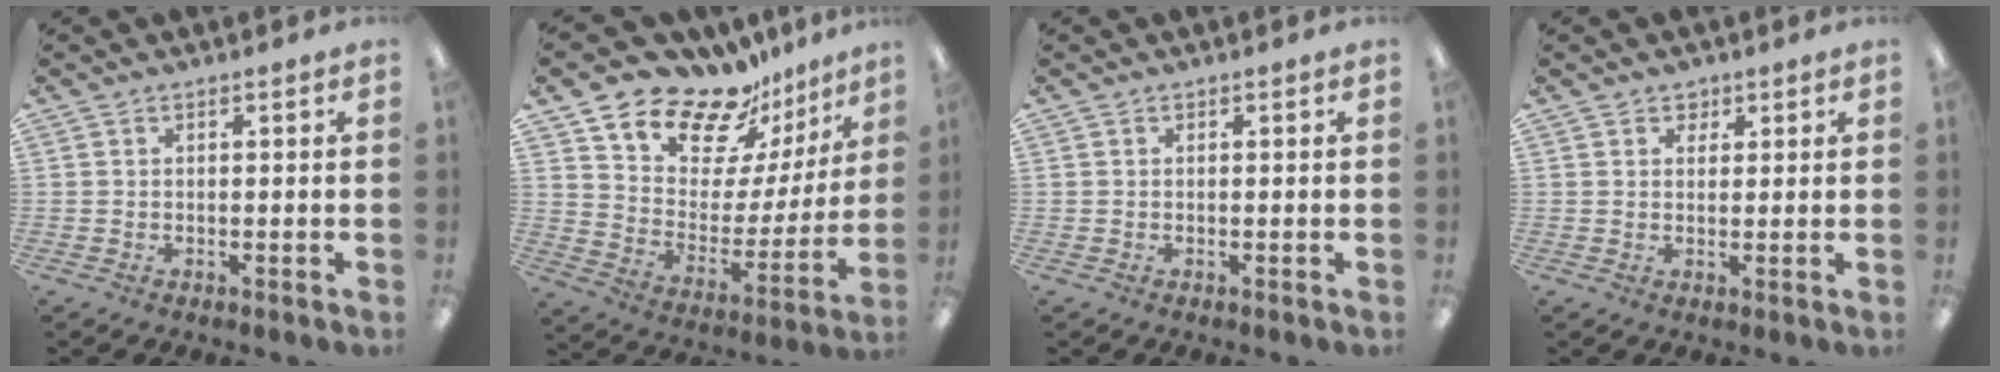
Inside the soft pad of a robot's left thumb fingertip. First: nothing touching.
{"total": 15.7, "force": [14.0, 6.4, 2.9], "torque": [-0.076, -0.129, 0.253]}
{"total": 0.0}
{"total": 2.3, "force": [1.6, 1.5, 0.4], "torque": [0.006, -0.005, 0.027]}